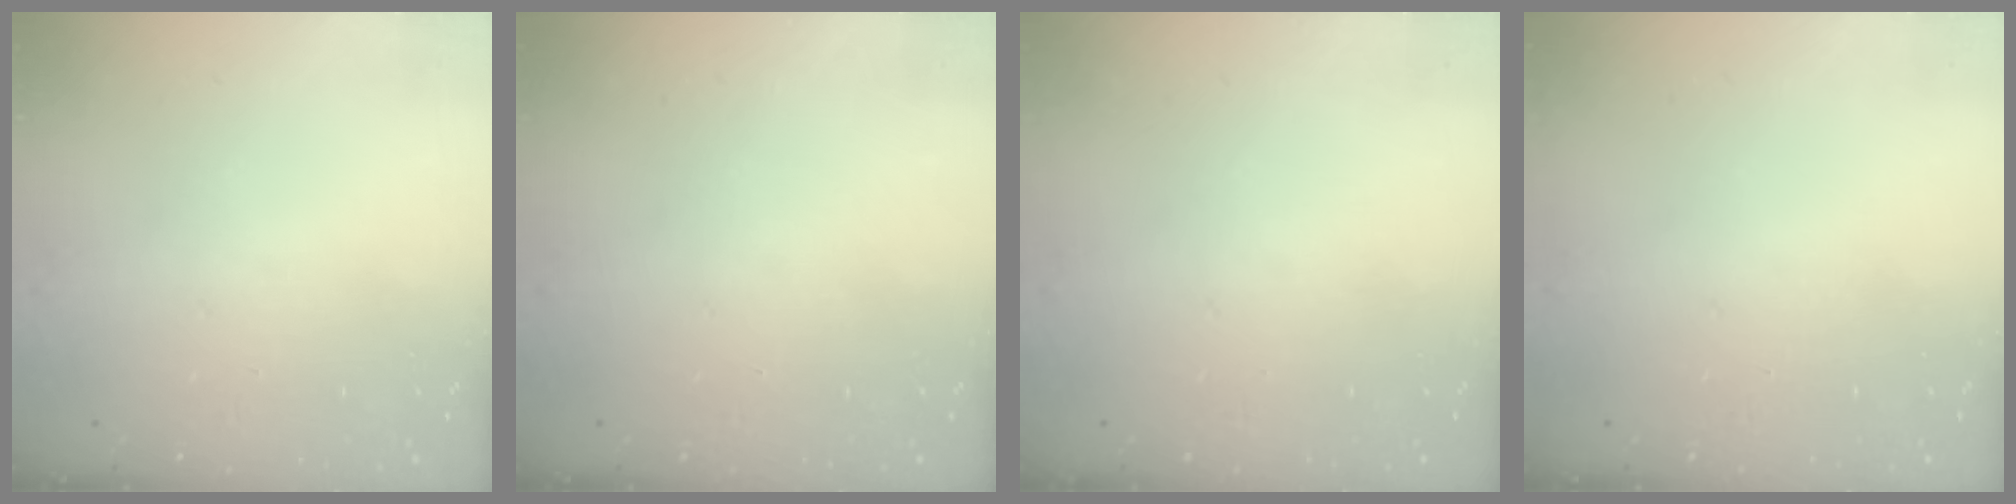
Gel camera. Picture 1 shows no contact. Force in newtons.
{"total": 0.0}
{"total": 0.0}
{"total": 0.0}